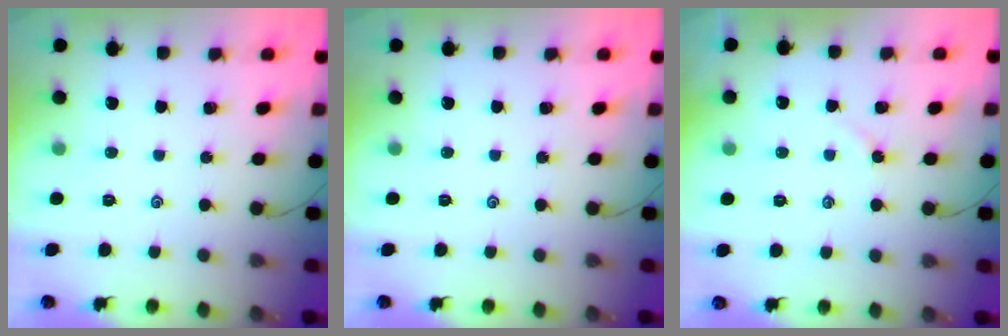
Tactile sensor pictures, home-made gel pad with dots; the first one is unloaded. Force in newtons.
{"total": 0.0}
{"total": 2.1, "press": 2.1, "slide": 0.4}